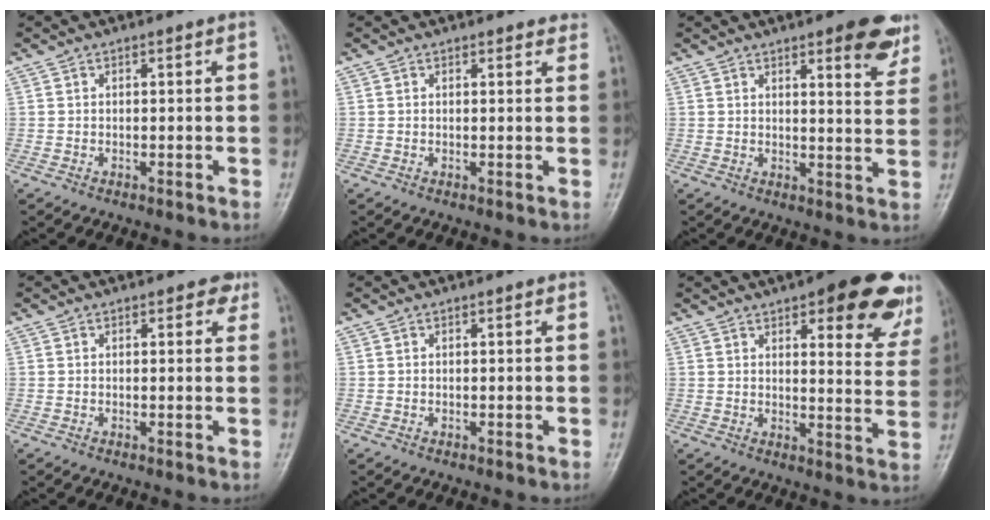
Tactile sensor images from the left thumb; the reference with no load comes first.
{"total": 1.7, "force": [1.5, 0.8, 0.4], "torque": [0.010, -0.004, 0.010]}
{"total": 9.4, "force": [5.7, 2.8, 6.9], "torque": [-0.057, -0.027, 0.067]}
{"total": 2.0, "force": [1.2, 1.3, 1.0], "torque": [0.007, -0.002, 0.008]}
{"total": 0.0}
{"total": 18.1, "force": [10.7, 6.2, 13.2], "torque": [-0.116, -0.044, 0.120]}